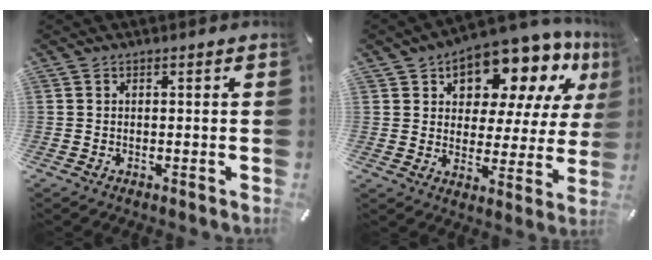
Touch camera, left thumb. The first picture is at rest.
{"total": 13.7, "force": [10.6, 6.9, 5.3], "torque": [-0.090, -0.089, 0.182]}